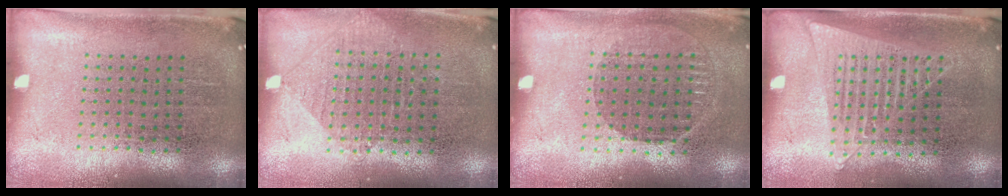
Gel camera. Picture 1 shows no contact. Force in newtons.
{"total": 0.5, "press": 0.5, "slide": 0.2}
{"total": 0.9, "press": 0.8, "slide": 0.4}
{"total": 1.4, "press": 1.3, "slide": 0.4}